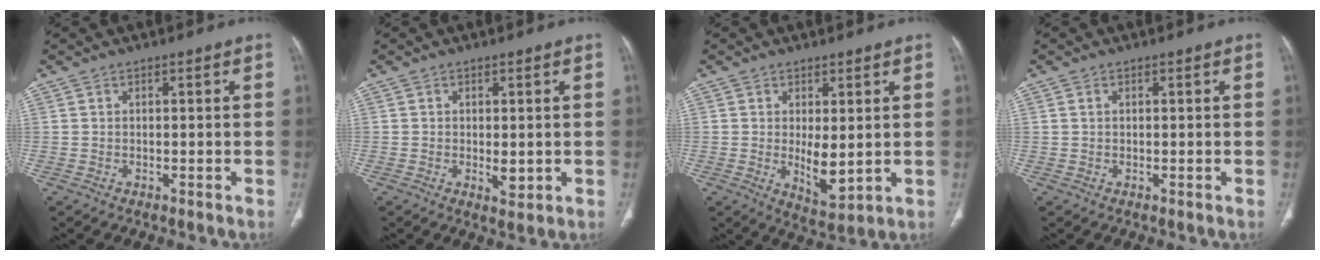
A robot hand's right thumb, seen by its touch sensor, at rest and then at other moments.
{"total": 2.7, "force": [-0.3, 1.4, 2.3], "torque": [-0.030, -0.008, 0.001]}
{"total": 6.3, "force": [0.1, 2.7, 5.7], "torque": [-0.083, -0.020, 0.014]}
{"total": 0.6, "force": [0.2, 0.4, 0.4], "torque": [-0.009, 0.003, 0.004]}